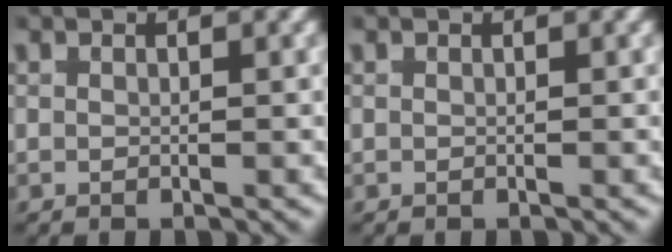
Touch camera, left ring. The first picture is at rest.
{"total": 0.0}